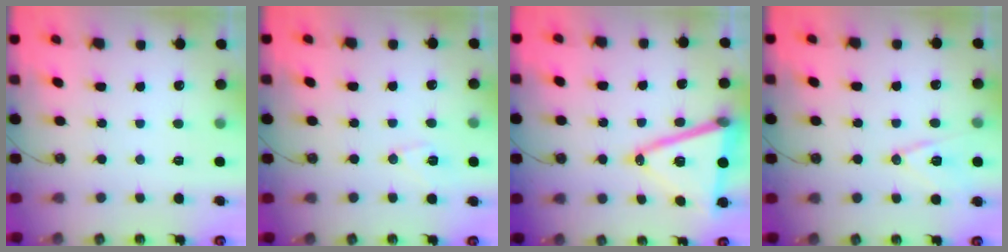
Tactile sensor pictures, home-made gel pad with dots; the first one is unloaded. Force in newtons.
{"total": 6.3, "press": 6.1, "slide": 1.6}
{"total": 17.3, "press": 16.9, "slide": 3.7}
{"total": 11.2, "press": 10.7, "slide": 3.3}